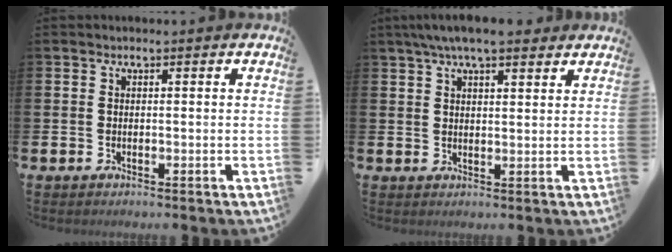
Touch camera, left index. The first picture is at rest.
{"total": 5.7, "force": [4.8, 1.1, 2.8], "torque": [-0.064, -0.008, 0.088]}